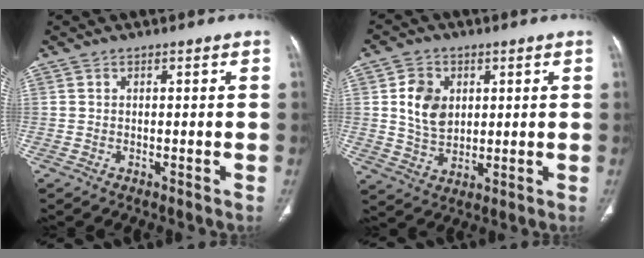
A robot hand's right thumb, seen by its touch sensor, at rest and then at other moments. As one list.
[{"total": 8.3, "force": [1.9, 6.4, 4.9], "torque": [-0.066, -0.012, 0.039]}]